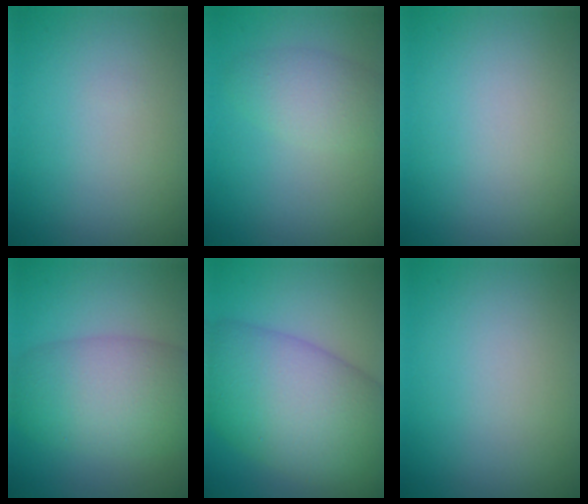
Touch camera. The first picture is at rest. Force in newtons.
{"total": 2.9, "press": 2.9, "slide": 0.1}
{"total": 0.0}
{"total": 7.9, "press": 7.9, "slide": 0.2}
{"total": 12.4, "press": 12.4, "slide": 0.3}
{"total": 0.0}